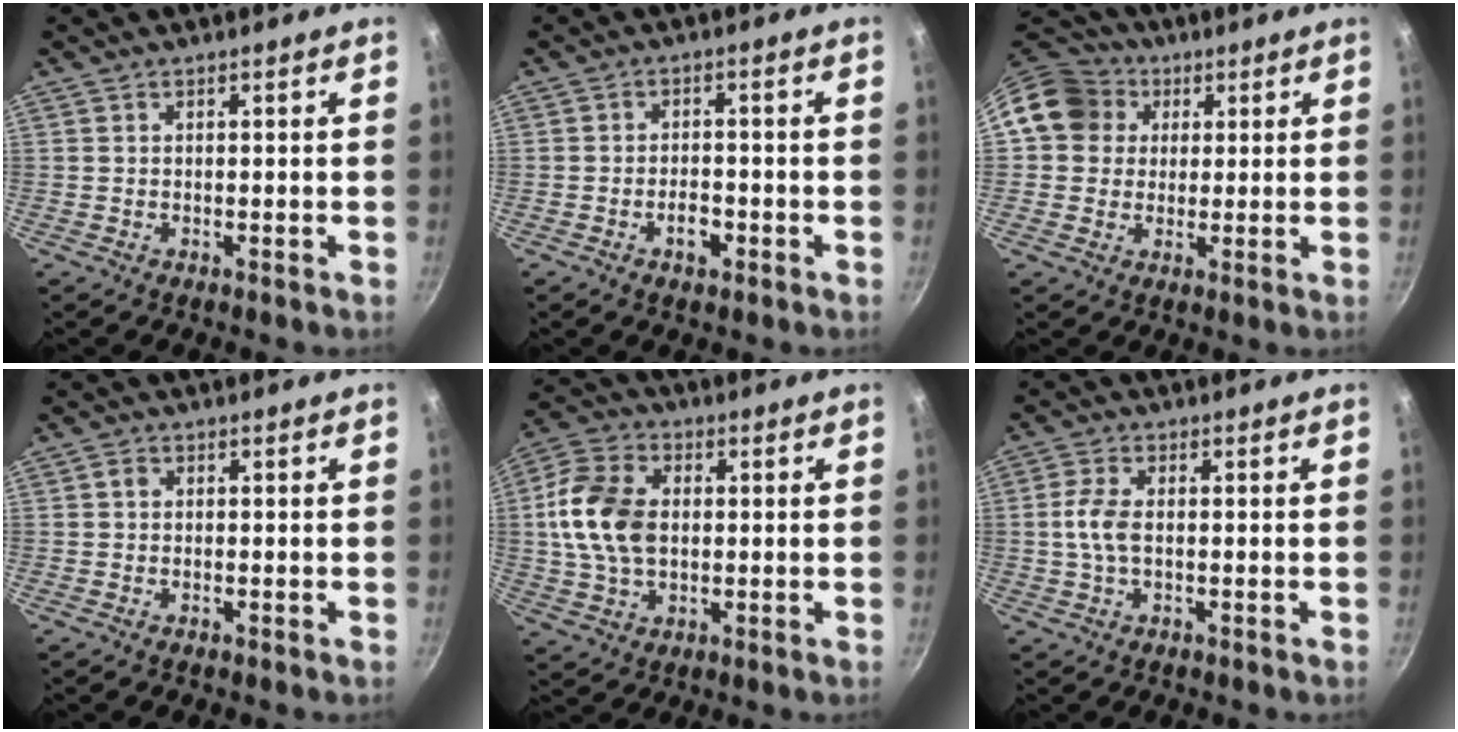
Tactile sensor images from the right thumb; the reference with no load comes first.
{"total": 3.8, "force": [-1.8, 2.1, 2.6], "torque": [-0.029, 0.014, -0.029]}
{"total": 11.2, "force": [2.9, 10.0, 4.0], "torque": [-0.051, 0.020, 0.035]}
{"total": 1.4, "force": [-0.2, 1.1, 0.8], "torque": [-0.015, 0.005, -0.007]}
{"total": 13.7, "force": [0.8, 9.3, 10.0], "torque": [-0.180, 0.013, 0.005]}
{"total": 4.8, "force": [-0.2, 2.5, 4.1], "torque": [-0.093, 0.010, -0.010]}